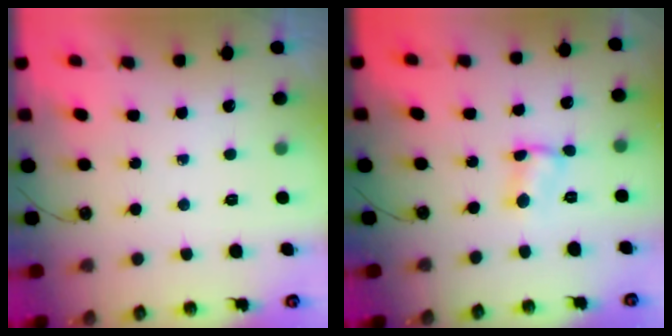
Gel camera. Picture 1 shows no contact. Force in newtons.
{"total": 2.2, "press": 2.2, "slide": 0.1}